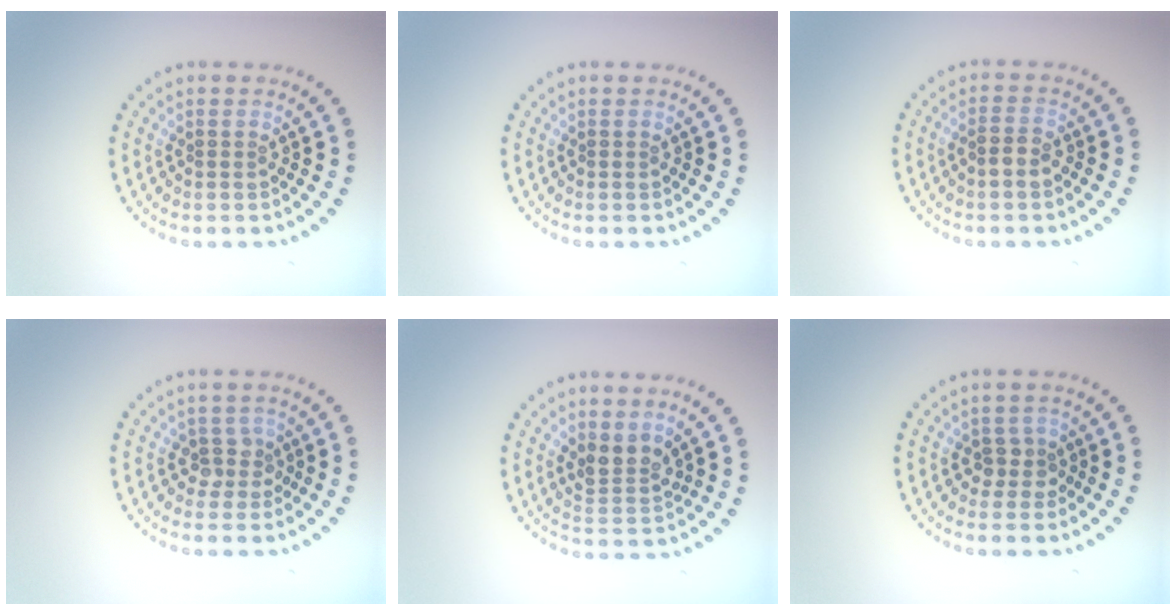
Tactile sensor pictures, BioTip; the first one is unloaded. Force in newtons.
{"total": 0.0}
{"total": 1.6, "press": 1.5, "slide": 0.5}
{"total": 1.8, "press": 1.2, "slide": 1.3}
{"total": 2.5, "press": 2.0, "slide": 1.6}
{"total": 1.7, "press": 1.3, "slide": 1.0}